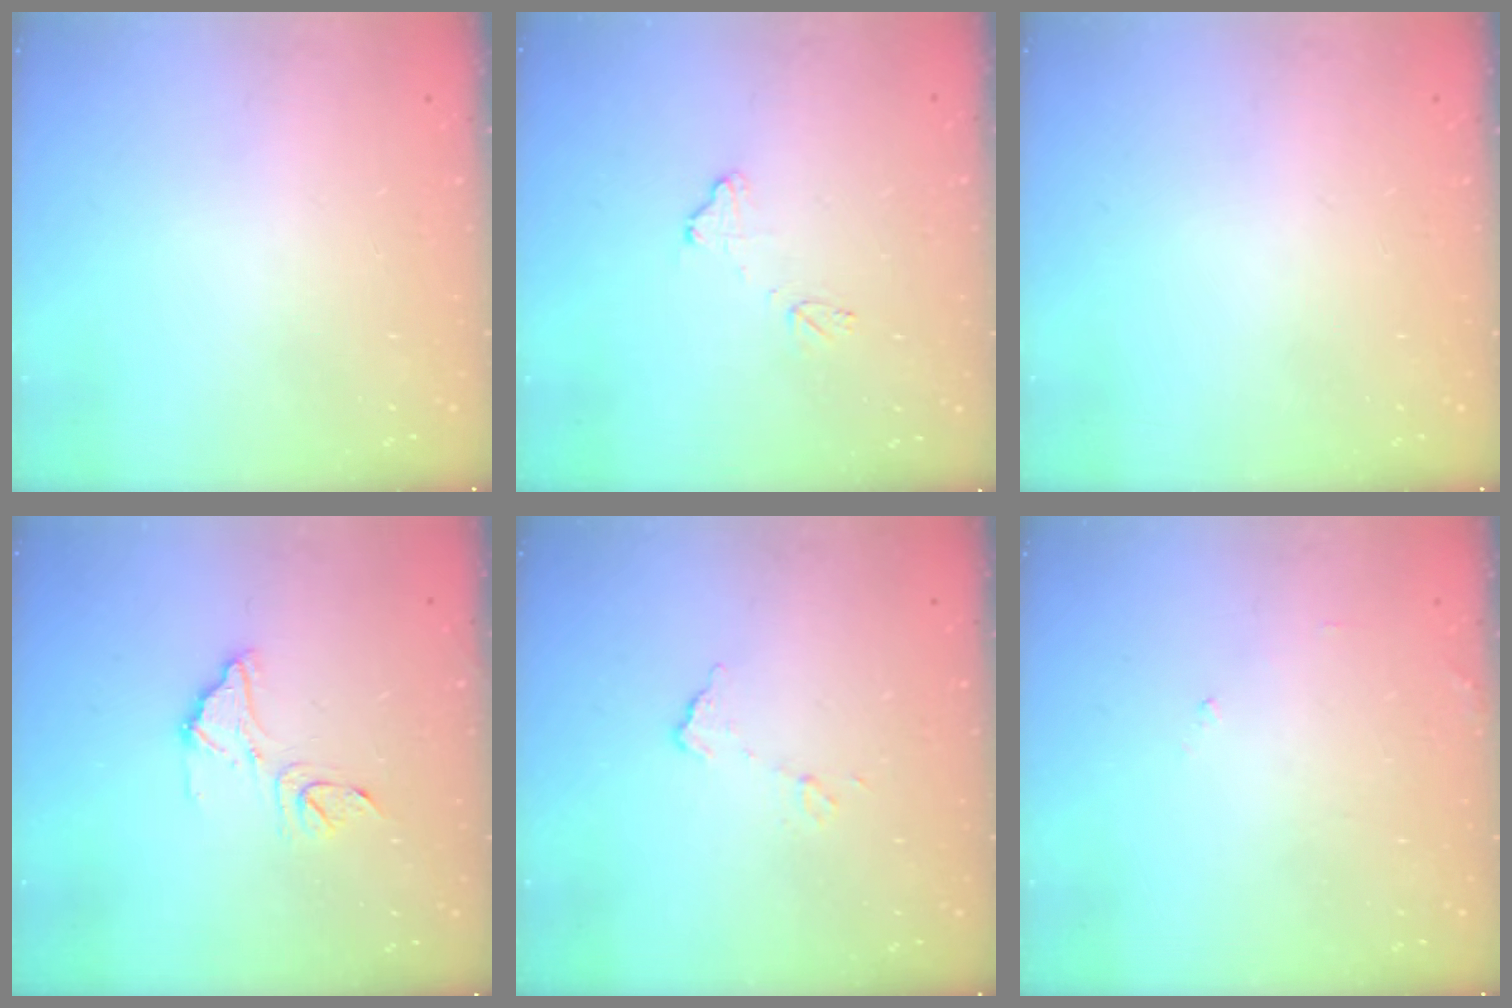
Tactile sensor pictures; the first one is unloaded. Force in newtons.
{"total": 9.3, "press": 9.3, "slide": 0.6}
{"total": 0.0}
{"total": 11.5, "press": 11.5, "slide": 0.9}
{"total": 5.8, "press": 5.8, "slide": 0.3}
{"total": 5.5, "press": 5.5, "slide": 0.2}